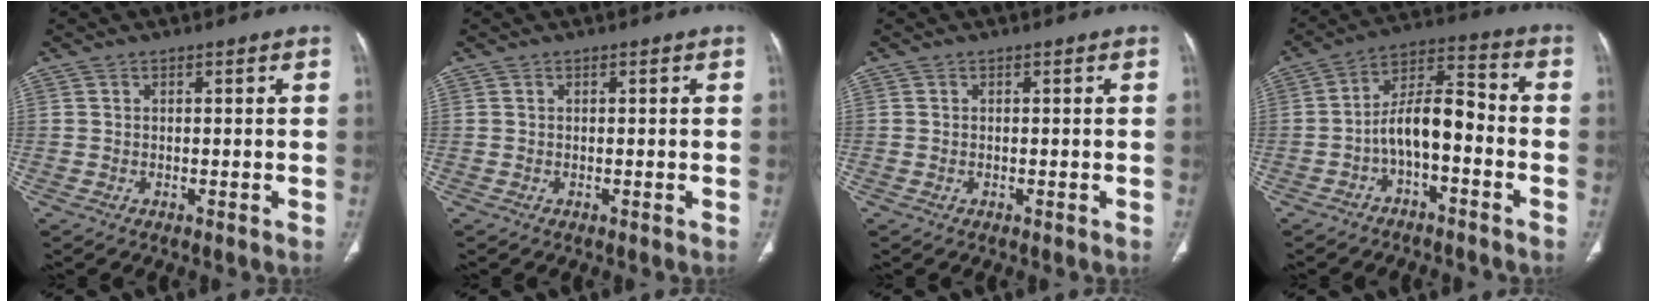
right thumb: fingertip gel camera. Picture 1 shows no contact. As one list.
[{"total": 0.0}, {"total": 0.0}, {"total": 9.7, "force": [-3.2, 4.3, 8.0], "torque": [-0.134, 0.061, -0.063]}]